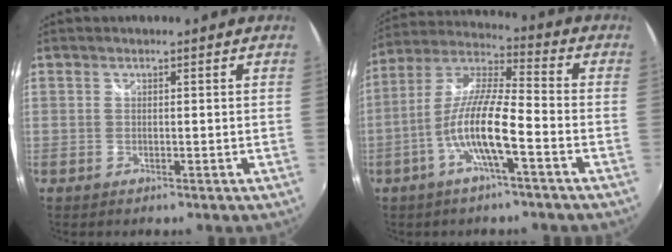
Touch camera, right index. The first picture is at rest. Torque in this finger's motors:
{"motor_torque": [1.31, -0.83, 1.01, 0.21]}